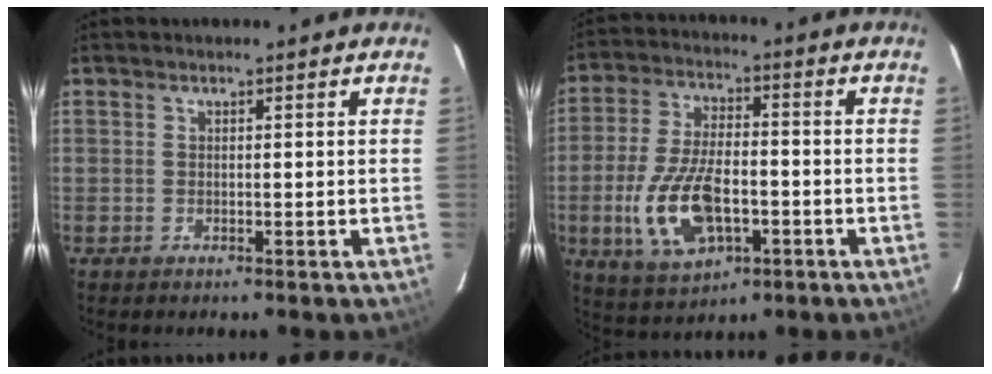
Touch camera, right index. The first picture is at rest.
{"total": 14.3, "force": [-4.2, 7.0, 11.7], "torque": [-0.249, -0.005, -0.068]}